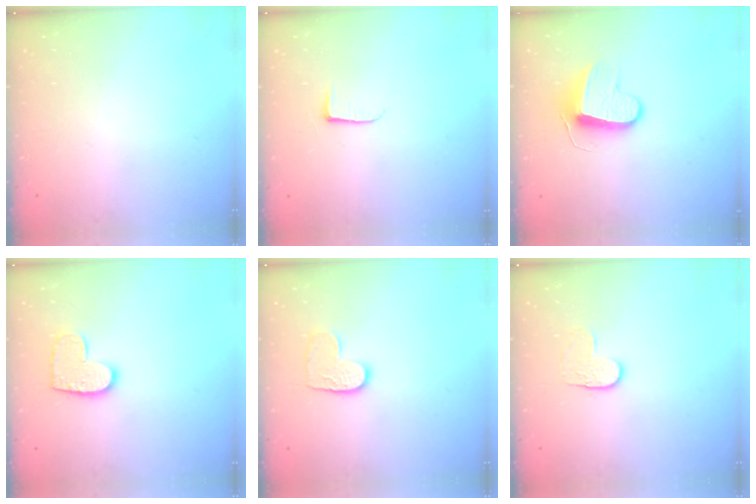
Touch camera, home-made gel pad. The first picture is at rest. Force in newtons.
{"total": 4.0, "press": 4.0, "slide": 0.5}
{"total": 9.9, "press": 9.8, "slide": 0.6}
{"total": 10.2, "press": 10.1, "slide": 0.5}
{"total": 8.2, "press": 8.2, "slide": 0.5}
{"total": 4.0, "press": 4.0, "slide": 0.4}